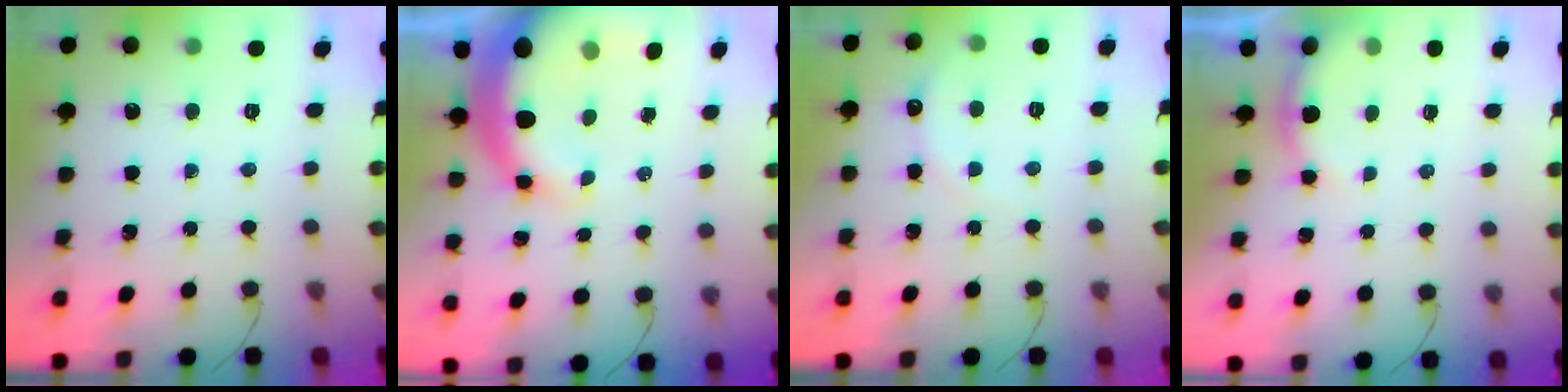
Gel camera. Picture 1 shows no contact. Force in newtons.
{"total": 13.5, "press": 13.2, "slide": 2.8}
{"total": 3.8, "press": 3.6, "slide": 0.9}
{"total": 5.0, "press": 4.9, "slide": 0.8}